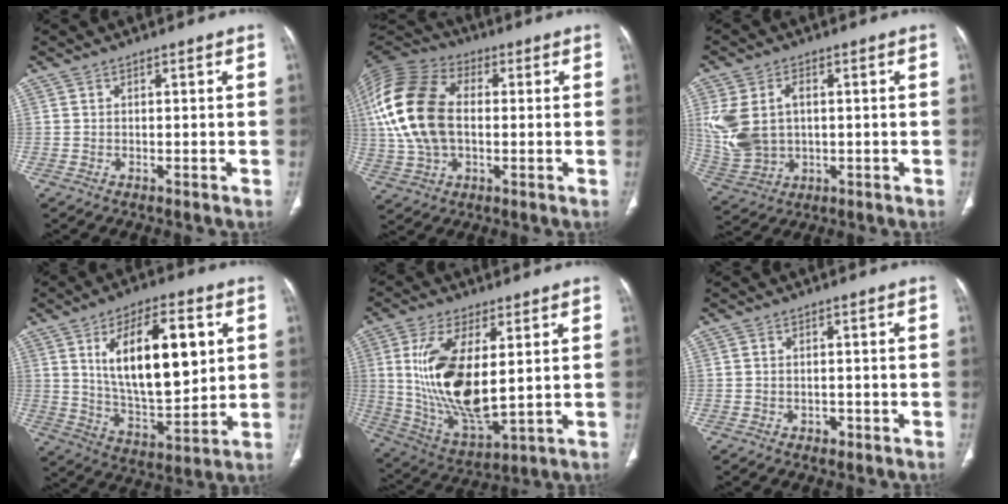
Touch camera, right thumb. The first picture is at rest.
{"total": 19.2, "force": [1.3, 12.1, 14.9], "torque": [-0.318, 0.018, 0.022]}
{"total": 12.2, "force": [1.4, 8.6, 8.5], "torque": [-0.181, 0.006, 0.046]}
{"total": 19.6, "force": [5.3, 8.5, 16.9], "torque": [-0.251, -0.022, 0.097]}
{"total": 18.0, "force": [2.7, 7.8, 16.0], "torque": [-0.313, -0.026, 0.067]}
{"total": 1.5, "force": [-0.6, 1.2, 0.7], "torque": [-0.008, 0.006, -0.005]}